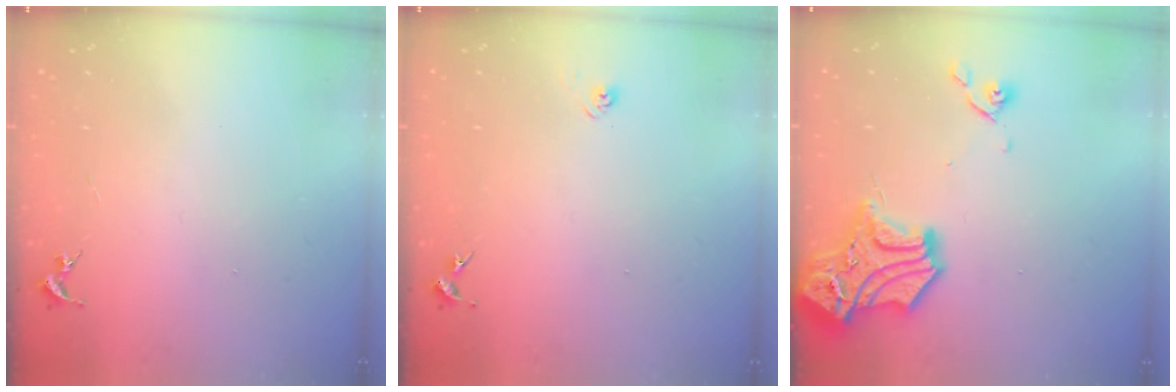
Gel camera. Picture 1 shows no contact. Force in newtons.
{"total": 3.3, "press": 3.2, "slide": 0.8}
{"total": 17.6, "press": 17.4, "slide": 2.2}